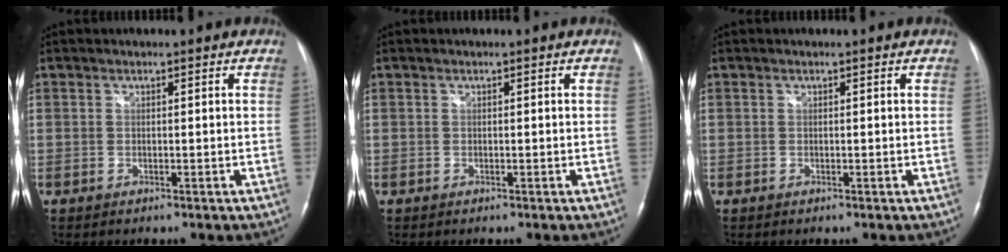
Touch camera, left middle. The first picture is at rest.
{"total": 0.0}
{"total": 0.0}